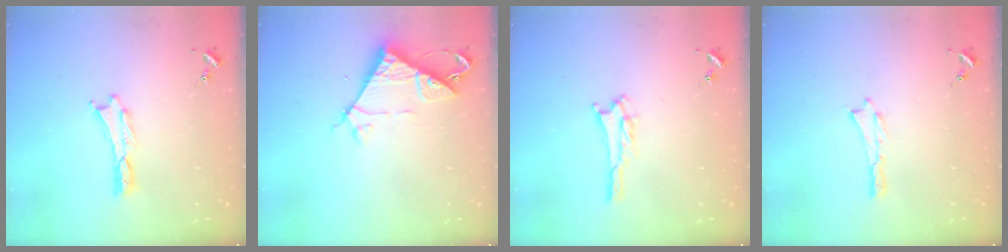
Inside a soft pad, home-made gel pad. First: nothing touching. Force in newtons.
{"total": 7.2, "press": 7.2, "slide": 0.5}
{"total": 2.8, "press": 2.8, "slide": 0.3}
{"total": 0.0}